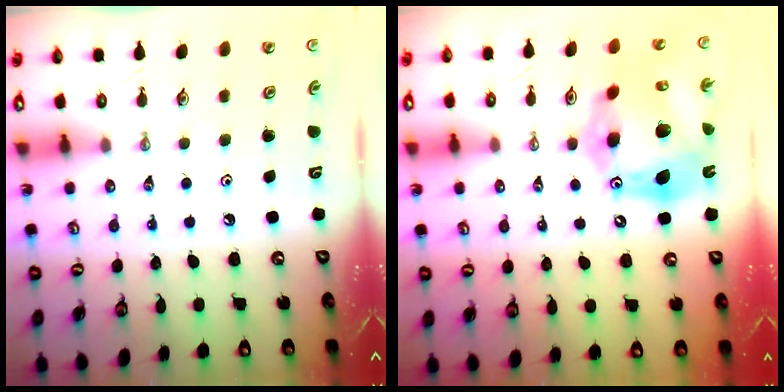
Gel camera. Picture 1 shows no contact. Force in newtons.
{"total": 19.7, "press": 19.6, "slide": 1.8}